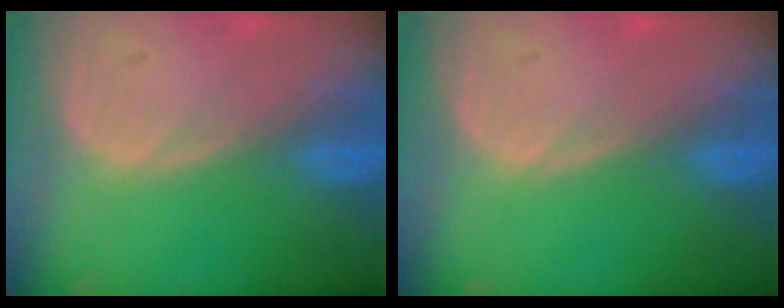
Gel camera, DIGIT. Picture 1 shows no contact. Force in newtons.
{"total": 0.0}